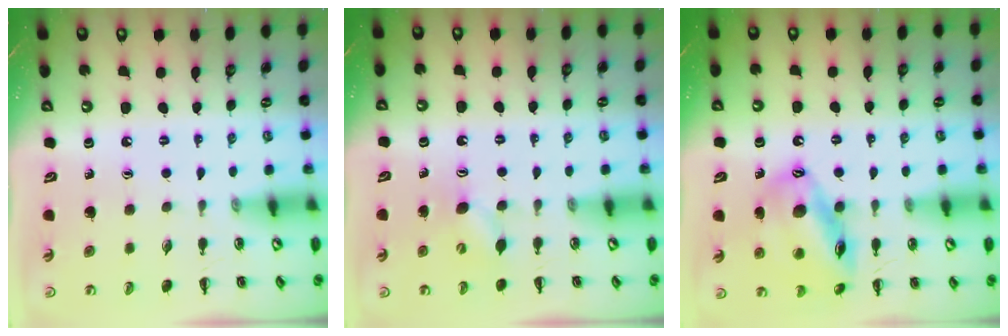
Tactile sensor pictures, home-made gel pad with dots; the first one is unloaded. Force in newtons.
{"total": 4.5, "press": 4.3, "slide": 1.2}
{"total": 16.1, "press": 15.9, "slide": 2.7}